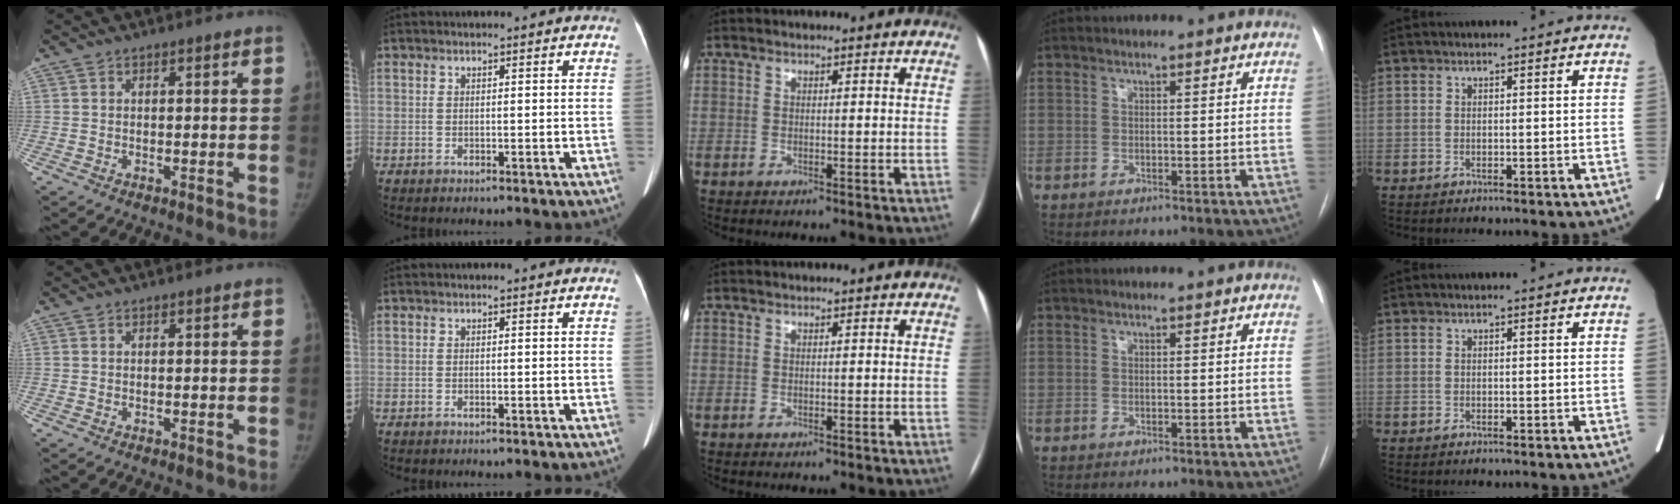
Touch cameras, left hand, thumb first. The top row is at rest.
{}